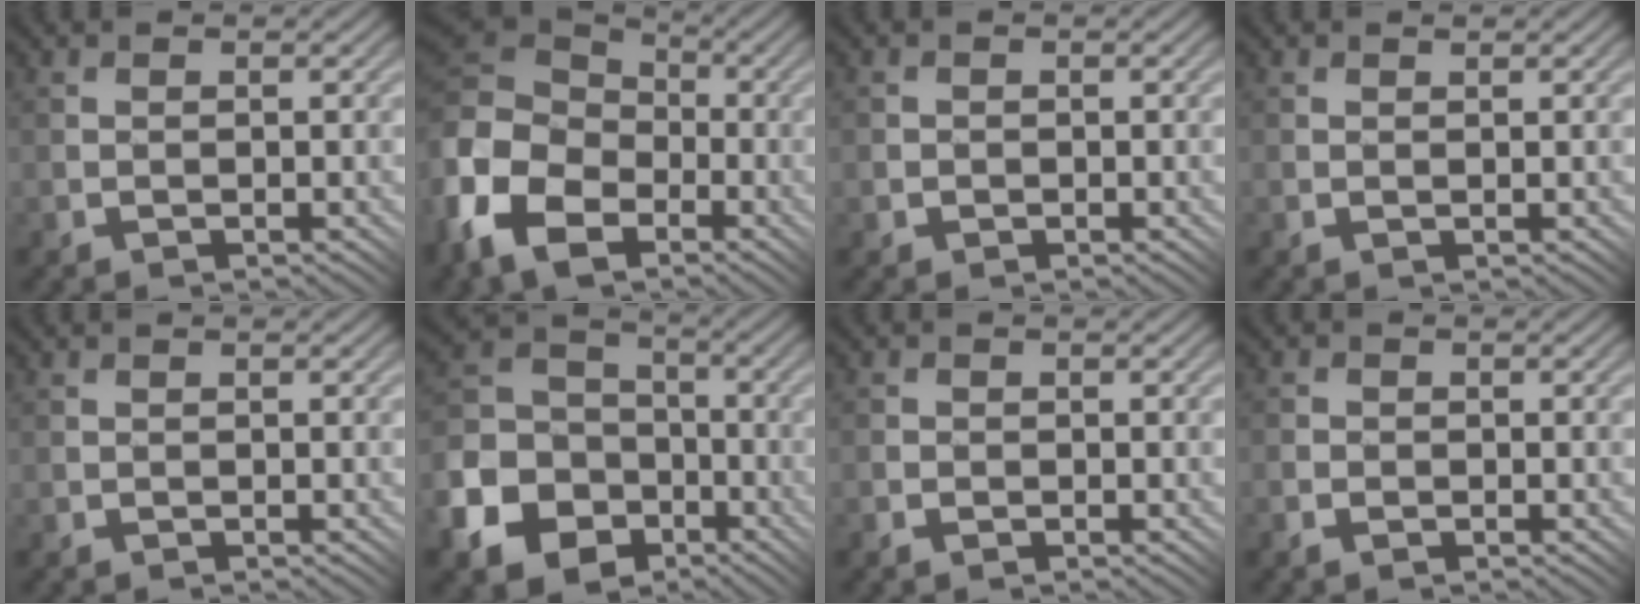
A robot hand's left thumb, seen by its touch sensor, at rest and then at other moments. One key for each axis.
{"total": 15.2, "fx": -4.7, "fy": 11.0, "fz": 9.4, "tx": -0.265, "ty": -0.020, "tz": -0.090}
{"total": 1.3, "fx": -0.1, "fy": 1.3, "fz": -0.1, "tx": 0.015, "ty": 0.009, "tz": -0.007}
{"total": 0.5, "fx": 0.4, "fy": 0.1, "fz": 0.4, "tx": -0.008, "ty": -0.001, "tz": 0.008}
{"total": 0.0}
{"total": 13.8, "fx": -6.4, "fy": 10.7, "fz": 6.0, "tx": -0.185, "ty": -0.038, "tz": -0.124}
{"total": 1.6, "fx": -0.9, "fy": 1.2, "fz": 0.7, "tx": -0.008, "ty": 0.002, "tz": -0.019}
{"total": 2.0, "fx": -1.0, "fy": 1.5, "fz": 0.9, "tx": -0.008, "ty": 0.001, "tz": -0.021}